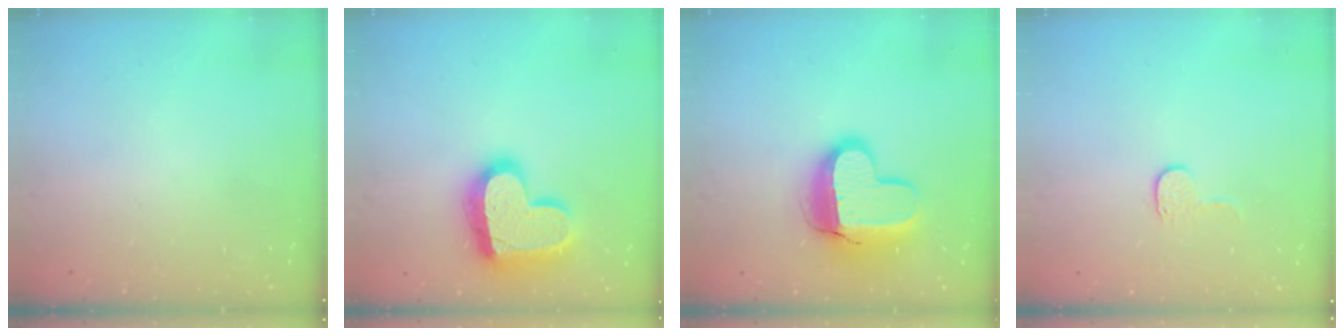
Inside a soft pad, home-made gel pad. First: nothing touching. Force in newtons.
{"total": 20.9, "press": 20.8, "slide": 1.8}
{"total": 14.6, "press": 14.5, "slide": 1.1}
{"total": 4.7, "press": 4.7, "slide": 0.5}